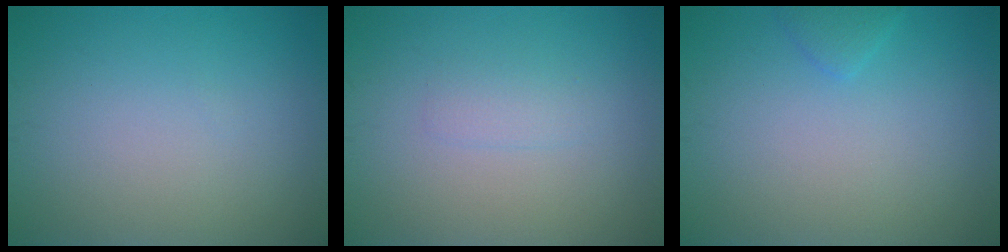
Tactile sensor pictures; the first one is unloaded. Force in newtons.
{"total": 1.1, "press": 1.1, "slide": 0.1}
{"total": 1.0, "press": 1.0, "slide": 0.1}